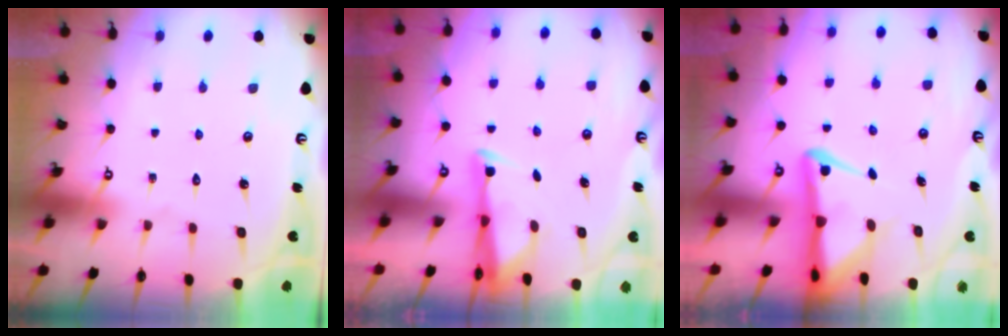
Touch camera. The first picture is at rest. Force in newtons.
{"total": 2.9, "press": 2.8, "slide": 0.7}
{"total": 5.0, "press": 4.8, "slide": 1.3}